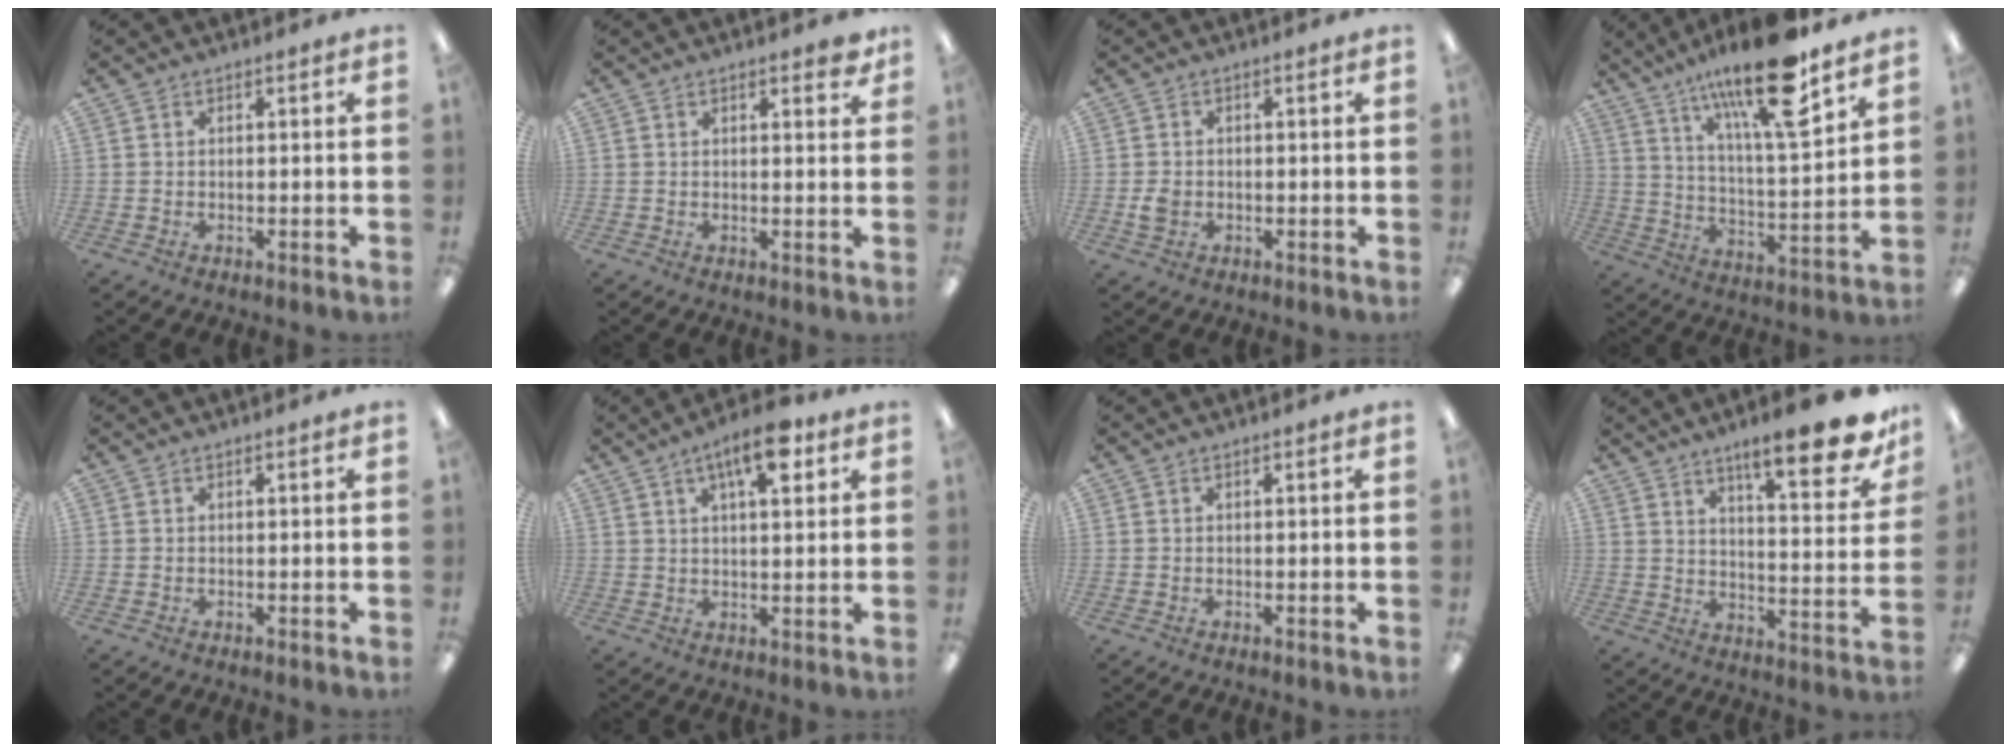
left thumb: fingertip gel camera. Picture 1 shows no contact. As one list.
[{"total": 2.5, "force": [1.9, 0.7, 1.5], "torque": [-0.008, -0.008, 0.028]}, {"total": 2.3, "force": [-0.4, 1.9, 1.3], "torque": [-0.015, 0.001, -0.010]}, {"total": 20.2, "force": [14.2, 4.5, 13.7], "torque": [-0.237, -0.077, 0.229]}, {"total": 0.0}, {"total": 9.9, "force": [5.2, 3.6, 7.6], "torque": [-0.106, -0.015, 0.082]}, {"total": 0.0}, {"total": 16.4, "force": [11.5, 3.9, 11.0], "torque": [-0.152, -0.074, 0.180]}]